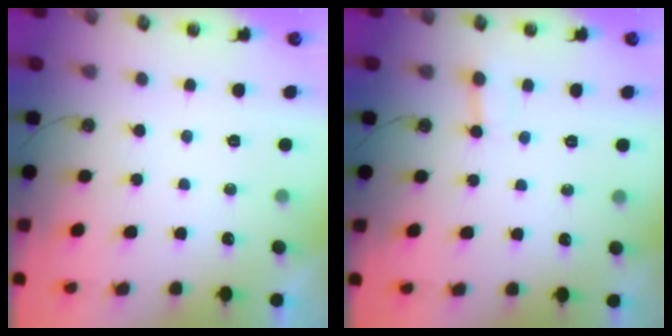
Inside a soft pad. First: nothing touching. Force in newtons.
{"total": 2.4, "press": 2.4, "slide": 0.1}